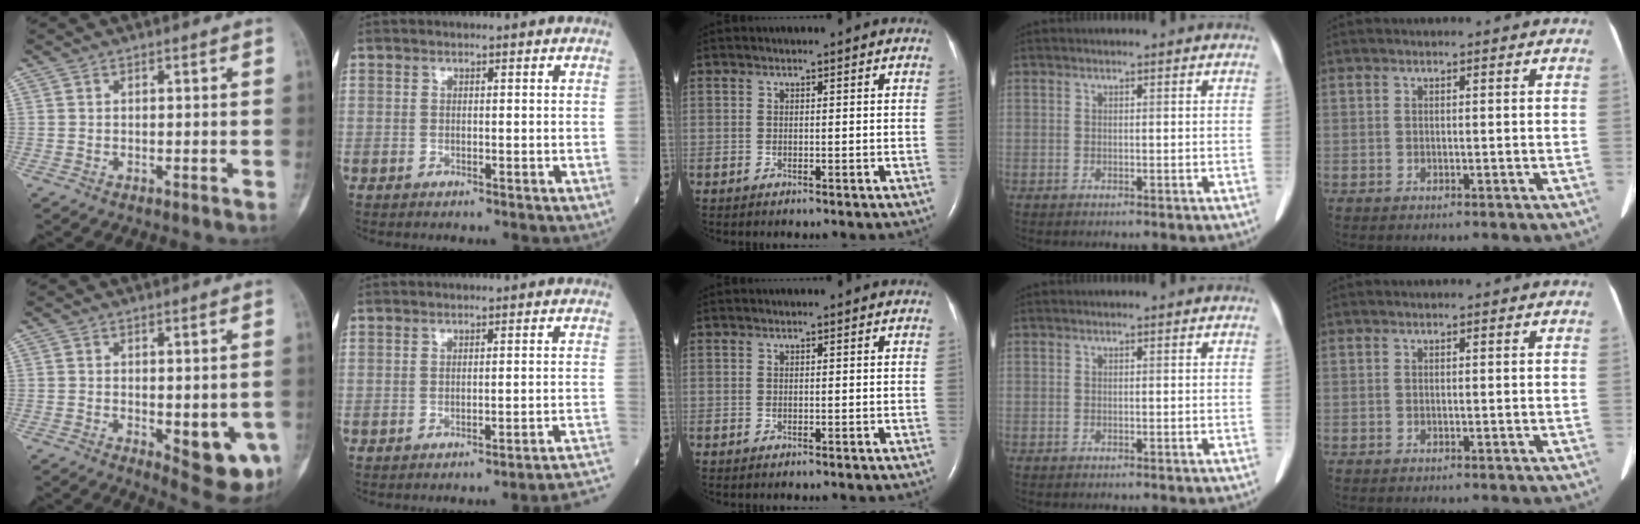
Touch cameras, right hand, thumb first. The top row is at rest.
{"thumb": {"total": 10.0, "force": [-2.4, 4.1, 8.8], "torque": [-0.087, -0.015, -0.019]}, "index": {"total": 7.2, "force": [-6.7, -1.4, 2.2], "torque": [0.000, 0.003, -0.075]}}